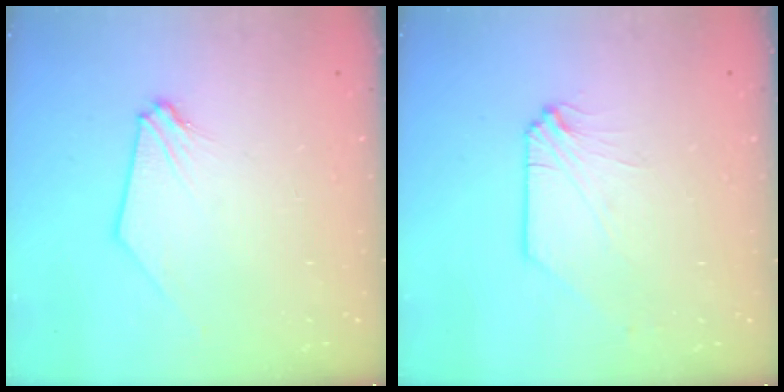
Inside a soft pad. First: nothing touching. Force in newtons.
{"total": 0.0}